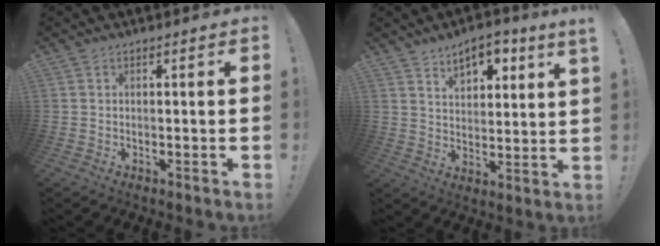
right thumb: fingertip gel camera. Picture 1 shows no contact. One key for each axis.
{"total": 8.0, "fx": 5.6, "fy": 2.9, "fz": 4.9, "tx": -0.067, "ty": -0.026, "tz": 0.097}